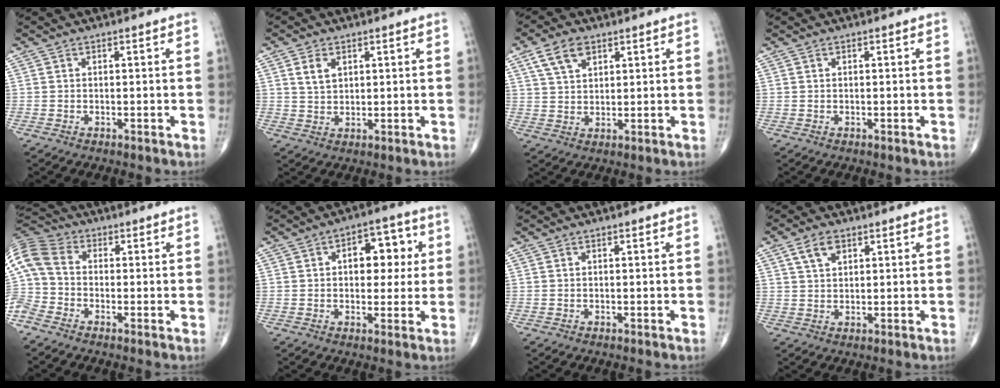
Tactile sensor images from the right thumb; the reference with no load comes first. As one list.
[{"total": 3.7, "force": [1.6, 2.4, 2.4], "torque": [-0.038, -0.008, 0.033]}, {"total": 6.2, "force": [3.2, 3.7, 3.7], "torque": [-0.059, -0.008, 0.063]}, {"total": 0.0}, {"total": 9.0, "force": [-2.7, 6.6, 5.5], "torque": [-0.127, 0.021, -0.074]}, {"total": 9.6, "force": [1.9, 5.9, 7.4], "torque": [-0.053, 0.012, 0.023]}, {"total": 0.0}, {"total": 4.3, "force": [2.2, 2.5, 2.7], "torque": [-0.045, -0.004, 0.044]}]